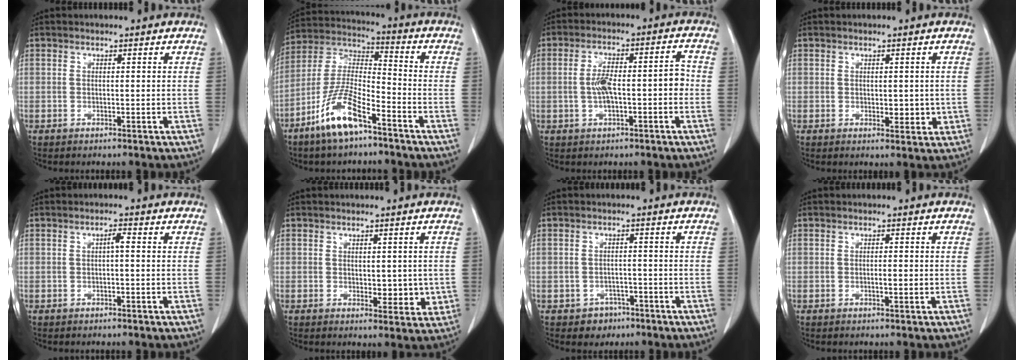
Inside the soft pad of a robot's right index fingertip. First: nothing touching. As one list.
[{"total": 11.9, "force": [-7.3, 2.6, 9.0], "torque": [-0.193, -0.010, -0.143]}, {"total": 7.5, "force": [-1.1, 2.2, 7.1], "torque": [-0.130, 0.028, -0.017]}, {"total": 2.9, "force": [0.0, 1.6, 2.5], "torque": [-0.029, -0.006, 0.006]}, {"total": 1.4, "force": [0.1, 0.2, 1.4], "torque": [-0.023, 0.006, 0.001]}, {"total": 4.2, "force": [0.1, 2.3, 3.5], "torque": [-0.035, -0.009, 0.007]}, {"total": 3.0, "force": [-1.7, 2.5, 0.3], "torque": [-0.002, 0.013, -0.019]}, {"total": 1.2, "force": [-0.1, 0.3, 1.2], "torque": [-0.023, -0.001, 0.000]}]